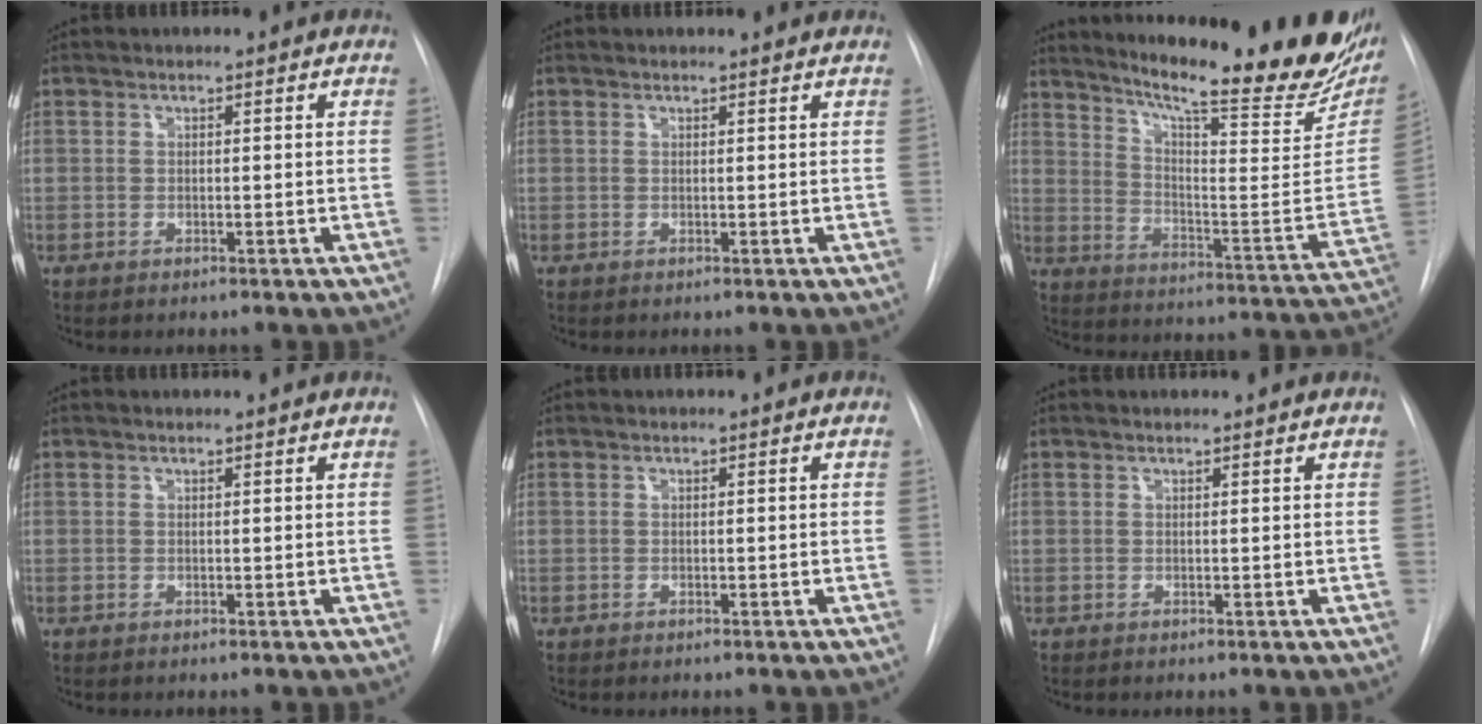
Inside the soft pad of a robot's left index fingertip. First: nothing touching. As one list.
[{"total": 1.4, "force": [1.4, -0.1, 0.1], "torque": [-0.008, -0.001, 0.012]}, {"total": 27.3, "force": [21.8, 3.1, 16.2], "torque": [-0.243, -0.086, 0.282]}, {"total": 0.6, "force": [0.6, -0.1, 0.1], "torque": [-0.008, 0.000, 0.006]}, {"total": 0.0}, {"total": 1.6, "force": [1.5, 0.1, 0.2], "torque": [-0.009, 0.005, 0.014]}]